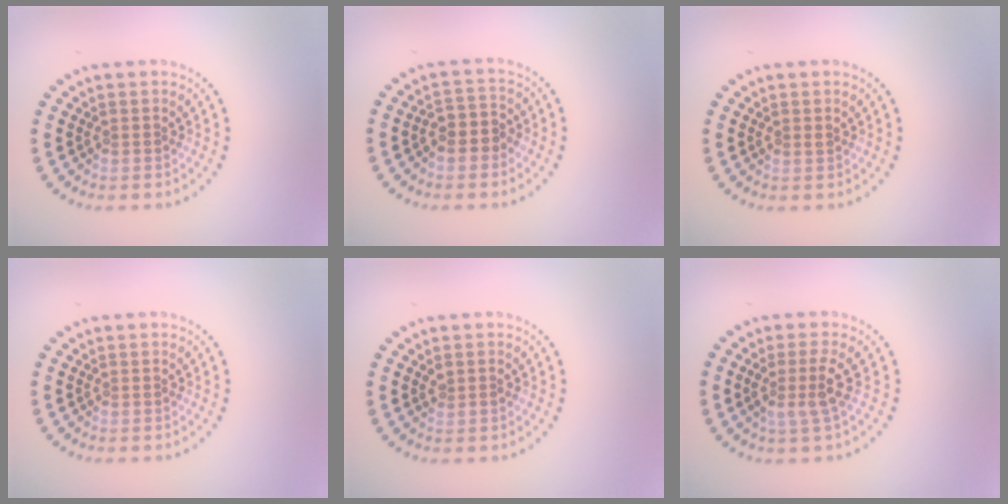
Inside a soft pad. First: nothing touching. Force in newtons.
{"total": 2.5, "press": 2.3, "slide": 0.8}
{"total": 0.8, "press": 0.8, "slide": 0.1}
{"total": 0.0}
{"total": 0.8, "press": 0.8, "slide": 0.1}
{"total": 2.7, "press": 1.9, "slide": 1.8}